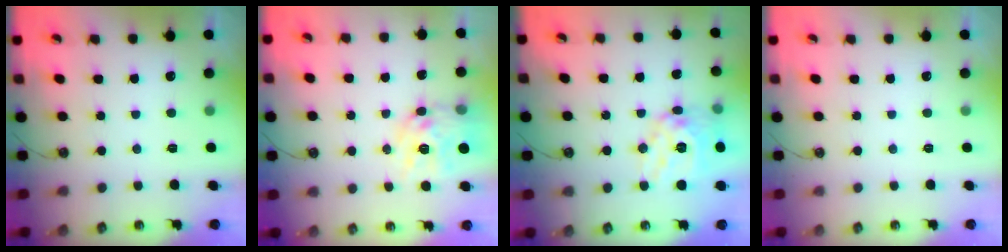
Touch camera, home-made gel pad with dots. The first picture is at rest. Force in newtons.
{"total": 14.0, "press": 13.9, "slide": 1.3}
{"total": 15.6, "press": 15.5, "slide": 1.4}
{"total": 0.0}